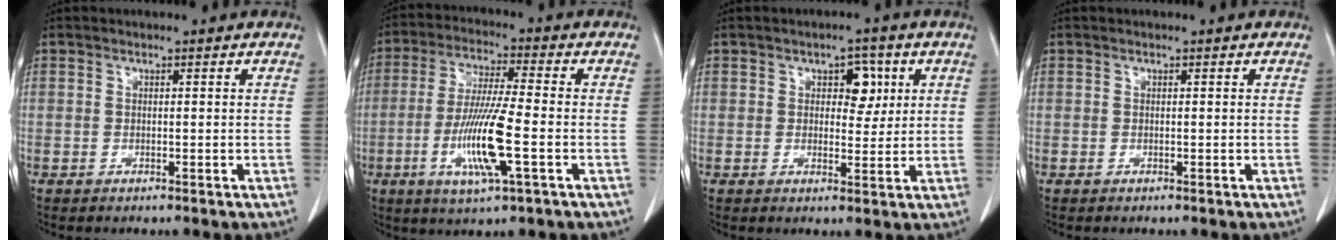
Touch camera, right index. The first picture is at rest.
{"total": 11.6, "force": [-3.2, 0.4, 11.2], "torque": [-0.224, -0.015, -0.062]}
{"total": 4.4, "force": [1.5, 2.5, 3.2], "torque": [-0.038, 0.008, 0.021]}
{"total": 0.0}